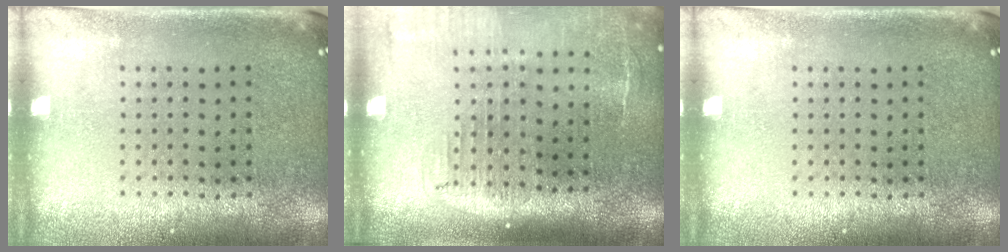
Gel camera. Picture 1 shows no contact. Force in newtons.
{"total": 2.0, "press": 1.6, "slide": 1.2}
{"total": 0.0}